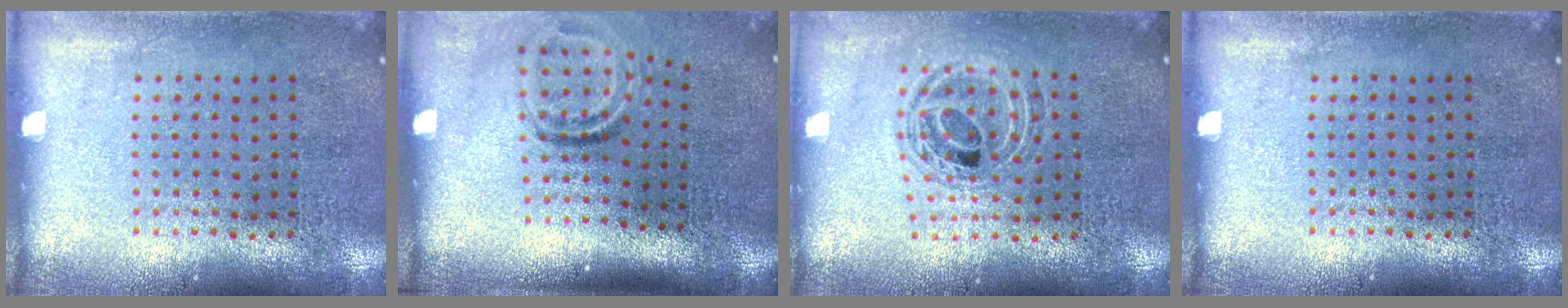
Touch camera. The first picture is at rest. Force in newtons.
{"total": 1.9, "press": 1.1, "slide": 1.5}
{"total": 0.9, "press": 0.9, "slide": 0.2}
{"total": 0.0}